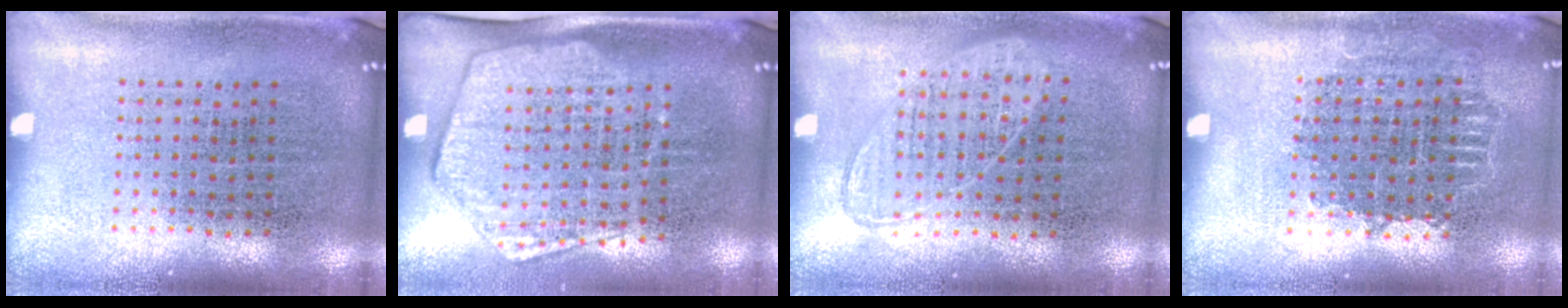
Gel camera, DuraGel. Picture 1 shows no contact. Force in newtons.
{"total": 1.8, "press": 1.6, "slide": 0.8}
{"total": 1.0, "press": 0.9, "slide": 0.4}
{"total": 0.9, "press": 0.9, "slide": 0.2}